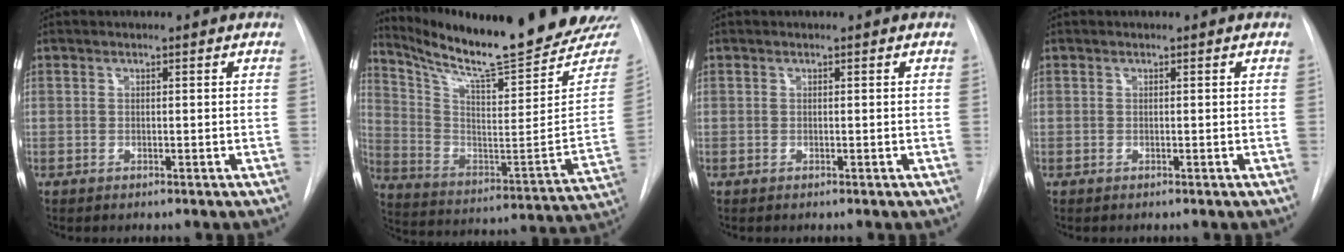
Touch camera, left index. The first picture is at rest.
{"total": 25.2, "force": [22.5, 1.3, 11.4], "torque": [-0.190, -0.102, 0.320]}
{"total": 0.0}
{"total": 0.0}